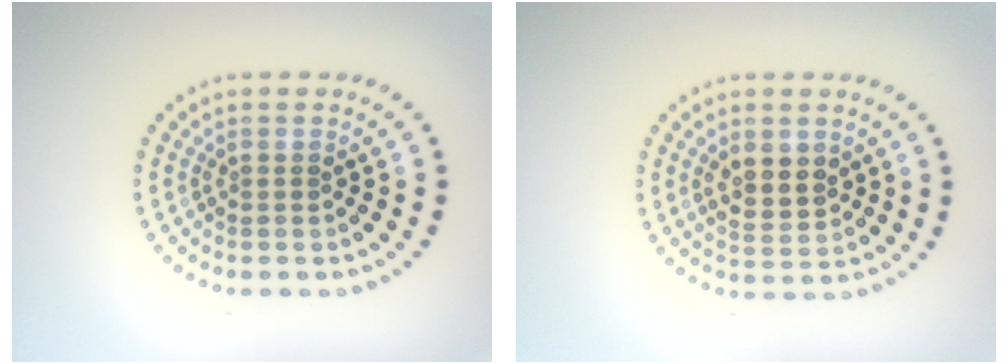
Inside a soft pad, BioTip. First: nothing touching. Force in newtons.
{"total": 3.0, "press": 2.9, "slide": 0.6}